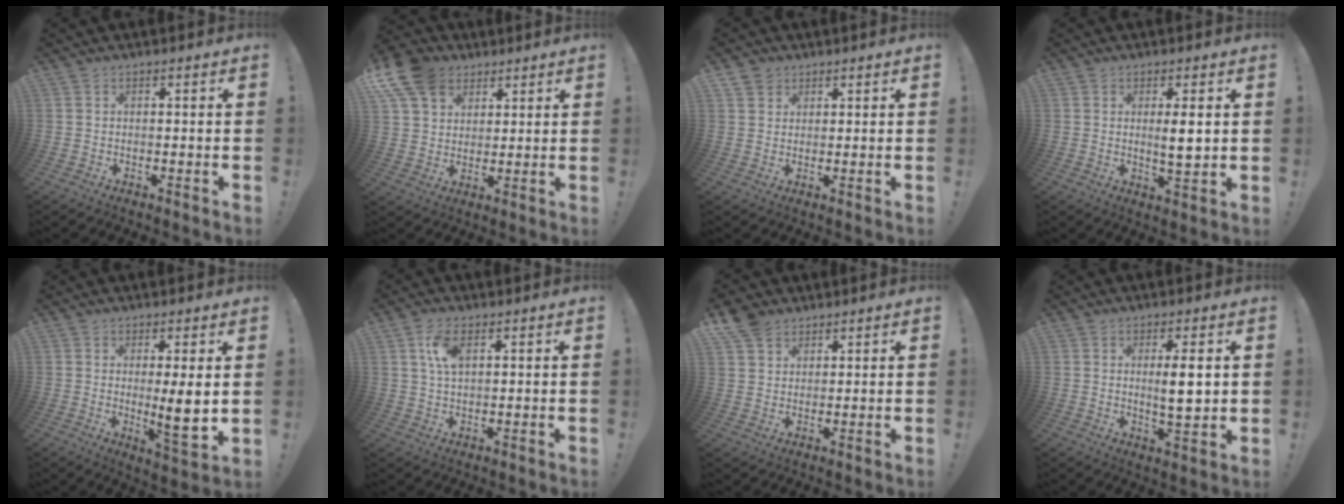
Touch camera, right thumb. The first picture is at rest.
{"total": 12.7, "force": [7.0, 9.0, 5.5], "torque": [-0.098, -0.038, 0.139]}
{"total": 3.2, "force": [2.1, 2.4, 0.1], "torque": [0.003, -0.009, 0.037]}
{"total": 5.1, "force": [0.9, 0.6, 5.0], "torque": [-0.076, -0.013, 0.009]}
{"total": 9.1, "force": [0.8, 1.1, 9.0], "torque": [-0.121, -0.021, 0.012]}
{"total": 6.5, "force": [2.5, 3.1, 5.1], "torque": [-0.090, 0.000, 0.045]}
{"total": 6.0, "force": [4.4, 3.7, 1.6], "torque": [-0.034, -0.021, 0.087]}
{"total": 6.5, "force": [1.1, 0.8, 6.3], "torque": [-0.100, -0.010, 0.013]}